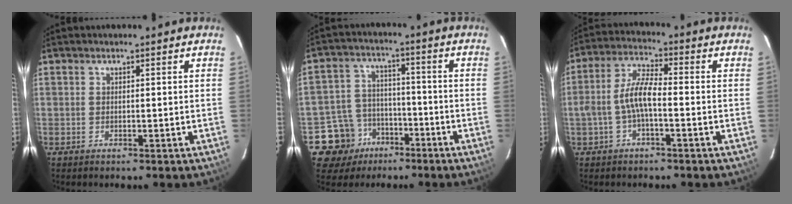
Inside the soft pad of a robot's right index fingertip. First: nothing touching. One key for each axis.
{"total": 10.0, "fx": -5.7, "fy": 8.2, "fz": 1.1, "tx": -0.050, "ty": 0.033, "tz": -0.082}
{"total": 6.6, "fx": -1.8, "fy": 1.8, "fz": 6.1, "tx": -0.128, "ty": 0.015, "tz": -0.033}